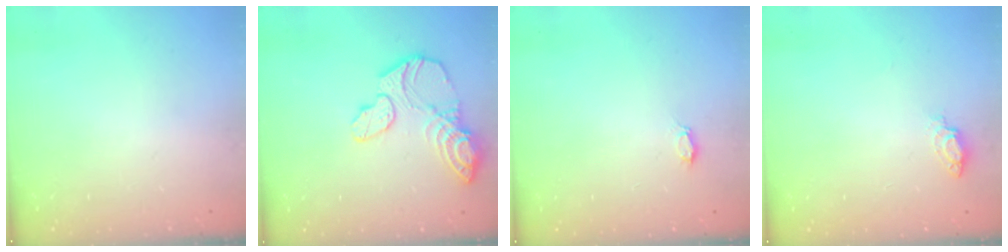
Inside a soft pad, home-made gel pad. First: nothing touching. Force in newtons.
{"total": 13.8, "press": 13.7, "slide": 1.4}
{"total": 2.1, "press": 2.1, "slide": 0.3}
{"total": 5.7, "press": 5.5, "slide": 1.4}